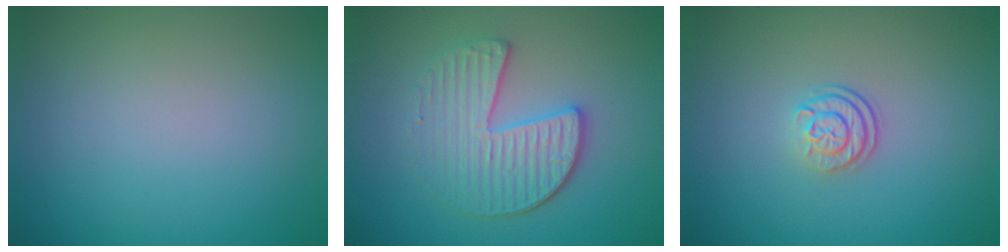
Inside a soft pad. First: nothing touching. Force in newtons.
{"total": 4.0, "press": 3.5, "slide": 2.0}
{"total": 2.4, "press": 1.7, "slide": 1.7}